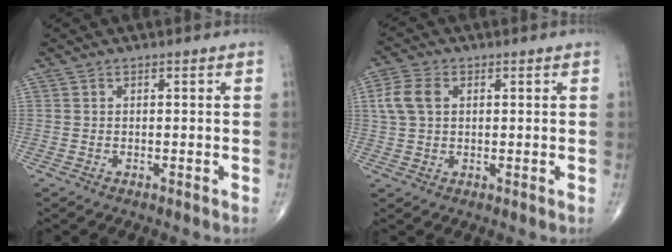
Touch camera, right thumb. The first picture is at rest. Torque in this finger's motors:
{"motor_torque": [-0.64, 0.82, 0.43, 0.08, 0.05]}